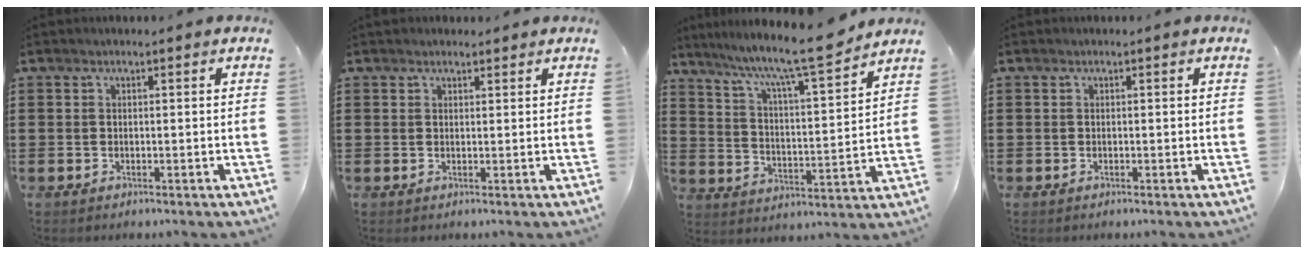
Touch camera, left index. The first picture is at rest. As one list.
[{"total": 1.2, "force": [1.1, 0.6, 0.0], "torque": [0.005, 0.000, 0.020]}, {"total": 9.6, "force": [8.2, 0.1, 5.0], "torque": [-0.110, -0.058, 0.131]}, {"total": 0.0}]